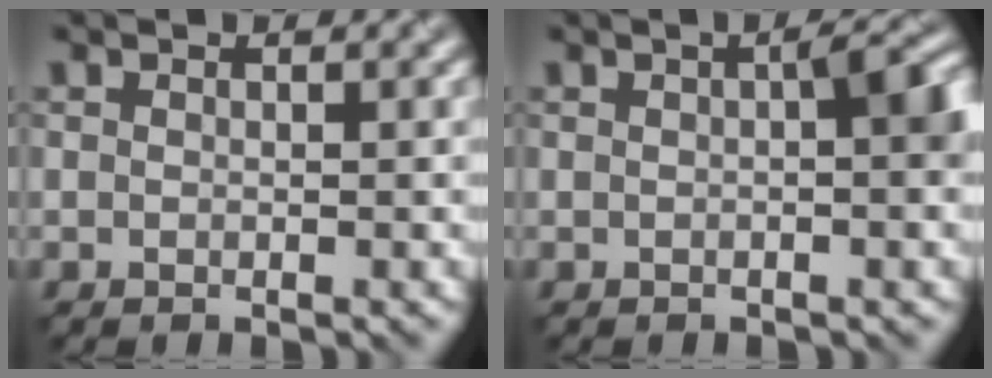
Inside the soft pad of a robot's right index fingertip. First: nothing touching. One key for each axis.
{"total": 3.4, "fx": 0.3, "fy": 1.0, "fz": 3.2, "tx": -0.043, "ty": 0.009, "tz": 0.001}